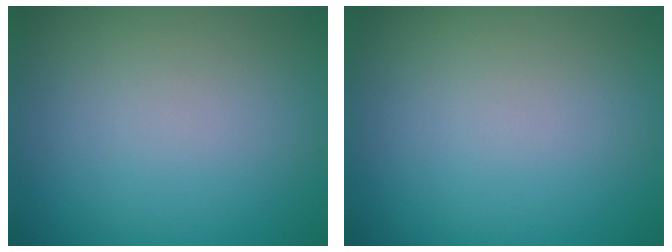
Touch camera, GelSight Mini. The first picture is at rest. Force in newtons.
{"total": 0.0}